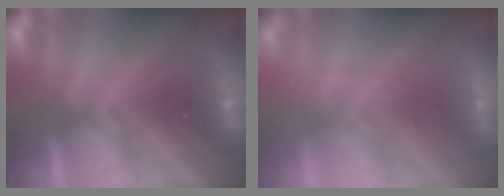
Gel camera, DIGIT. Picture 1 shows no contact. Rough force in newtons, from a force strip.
{"total": 2.6}